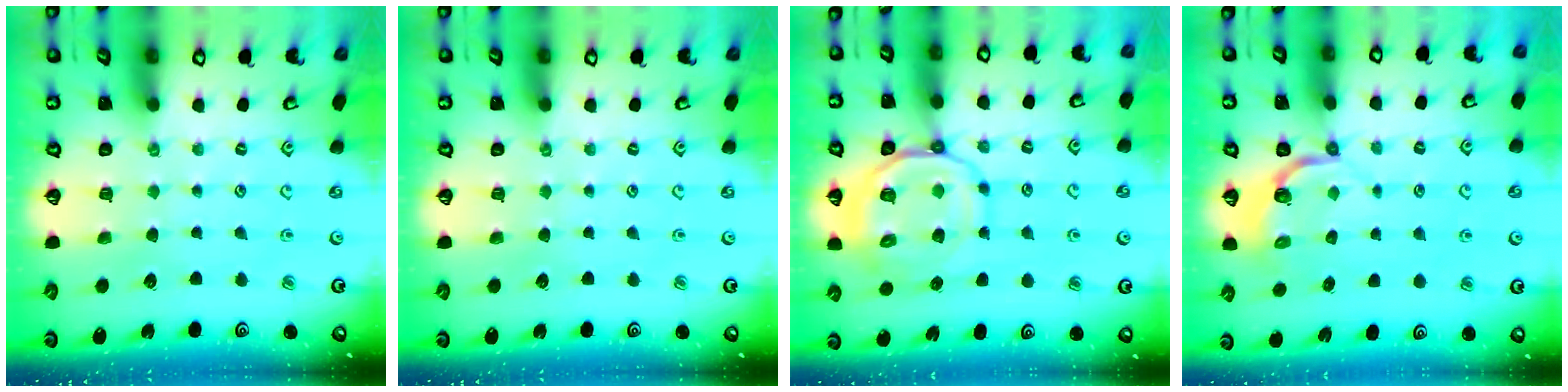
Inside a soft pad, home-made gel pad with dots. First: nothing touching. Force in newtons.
{"total": 0.0}
{"total": 13.2, "press": 13.1, "slide": 1.8}
{"total": 3.9, "press": 2.5, "slide": 3.0}